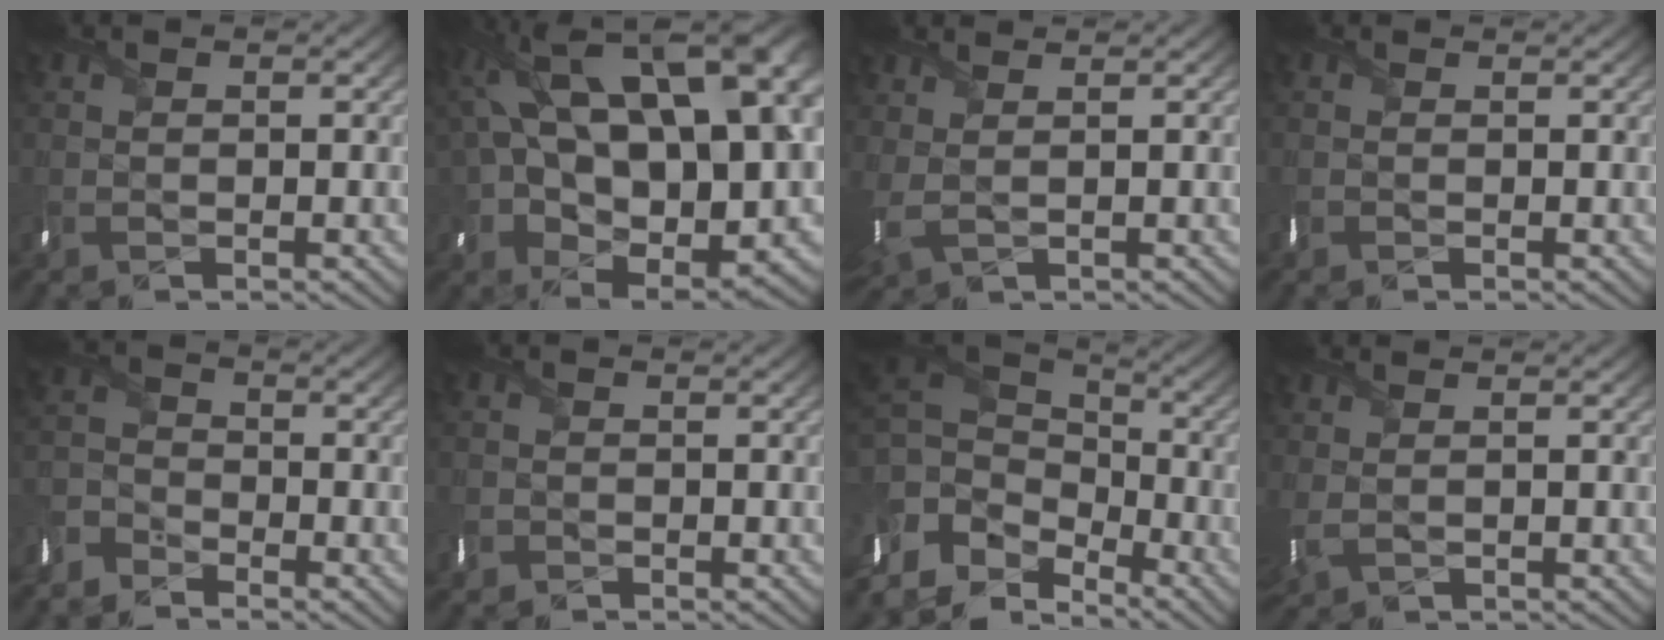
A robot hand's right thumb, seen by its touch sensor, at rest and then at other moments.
{"total": 21.9, "force": [5.3, 12.5, 17.2], "torque": [-0.319, 0.008, 0.130]}
{"total": 2.4, "force": [1.1, 0.8, 2.0], "torque": [-0.055, 0.001, 0.029]}
{"total": 1.1, "force": [0.0, -0.3, -1.1], "torque": [0.025, -0.005, 0.001]}
{"total": 3.8, "force": [-3.6, 1.1, -0.5], "torque": [0.009, -0.011, -0.087]}
{"total": 1.3, "force": [-0.6, 0.3, -1.1], "torque": [0.026, -0.008, -0.013]}
{"total": 9.4, "force": [-3.6, 6.8, 5.5], "torque": [-0.151, -0.009, -0.060]}
{"total": 1.9, "force": [0.8, 0.8, 1.6], "torque": [-0.044, -0.002, 0.018]}